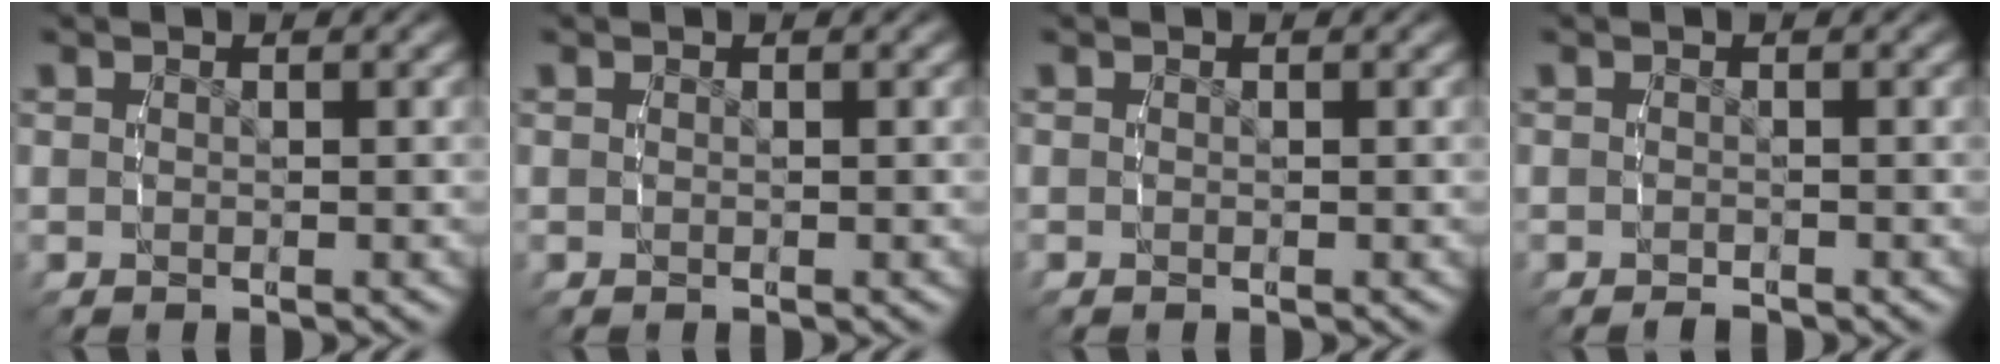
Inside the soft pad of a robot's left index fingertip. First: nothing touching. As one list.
[{"total": 0.0}, {"total": 0.0}, {"total": 1.2, "force": [-1.1, 0.3, 0.1], "torque": [-0.012, -0.004, -0.019]}]